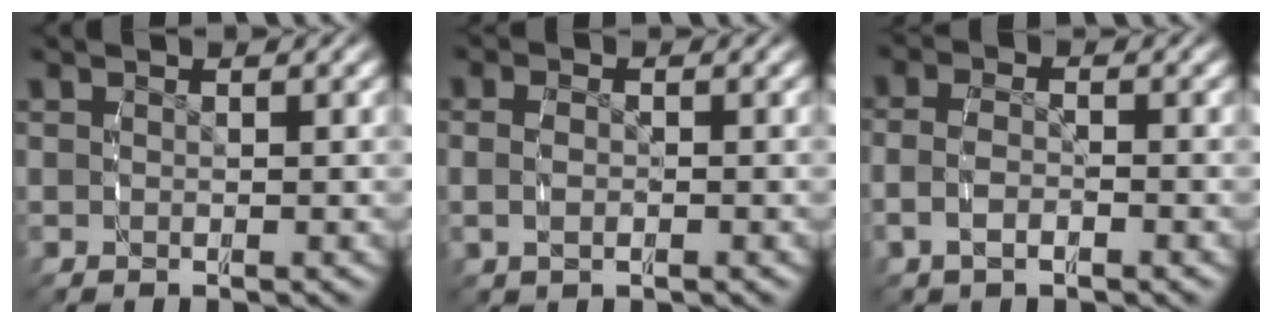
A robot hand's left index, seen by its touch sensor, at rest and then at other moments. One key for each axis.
{"total": 1.8, "fx": -0.2, "fy": 1.0, "fz": 1.5, "tx": -0.036, "ty": -0.004, "tz": -0.001}
{"total": 2.5, "fx": -1.0, "fy": 1.4, "fz": 1.8, "tx": -0.048, "ty": -0.010, "tz": -0.013}